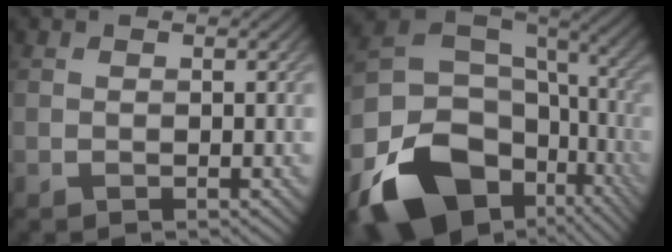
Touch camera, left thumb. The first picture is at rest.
{"total": 19.8, "force": [-8.6, 14.3, 10.7], "torque": [-0.237, -0.047, -0.115]}